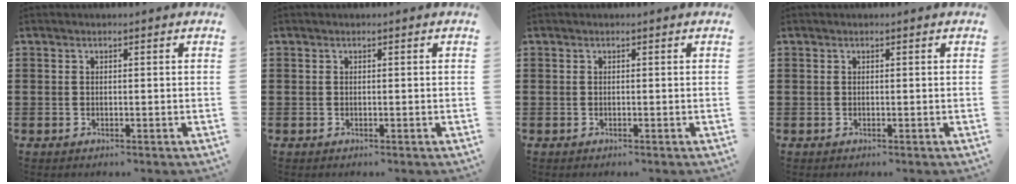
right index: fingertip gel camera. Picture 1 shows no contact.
{"total": 0.0}
{"total": 0.0}
{"total": 0.0}